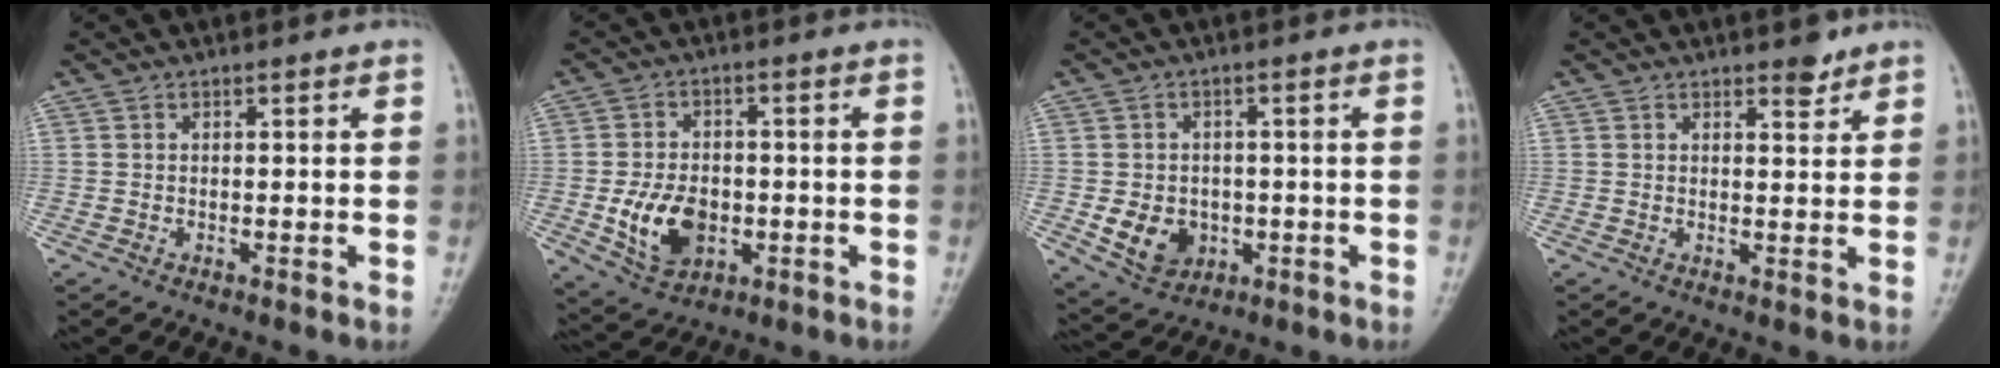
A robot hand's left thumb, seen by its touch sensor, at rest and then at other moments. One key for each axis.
{"total": 9.8, "fx": -2.3, "fy": 6.8, "fz": 6.8, "tx": -0.099, "ty": 0.001, "tz": -0.030}
{"total": 7.3, "fx": -1.8, "fy": 6.0, "fz": 3.8, "tx": -0.040, "ty": 0.004, "tz": -0.015}
{"total": 2.5, "fx": 2.0, "fy": 1.1, "fz": 1.2, "tx": -0.004, "ty": -0.013, "tz": 0.027}